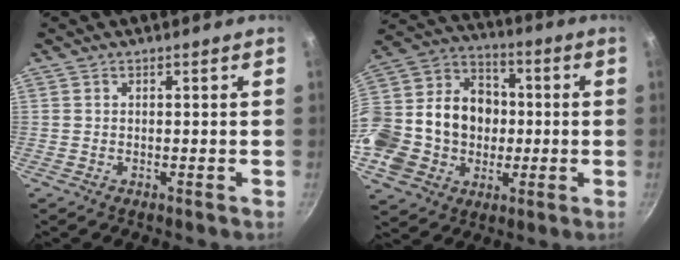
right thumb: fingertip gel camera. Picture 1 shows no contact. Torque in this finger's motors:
{"motor_torque": [1.91, 3.10, 1.40, -0.88, 0.19]}